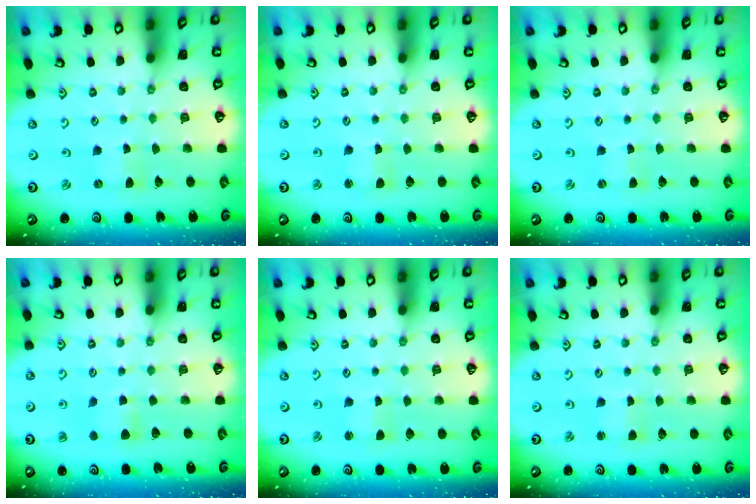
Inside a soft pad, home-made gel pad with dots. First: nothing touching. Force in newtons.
{"total": 3.0, "press": 3.0, "slide": 0.6}
{"total": 0.0}
{"total": 5.0, "press": 4.9, "slide": 0.9}
{"total": 1.9, "press": 1.9, "slide": 0.4}
{"total": 2.2, "press": 2.2, "slide": 0.2}